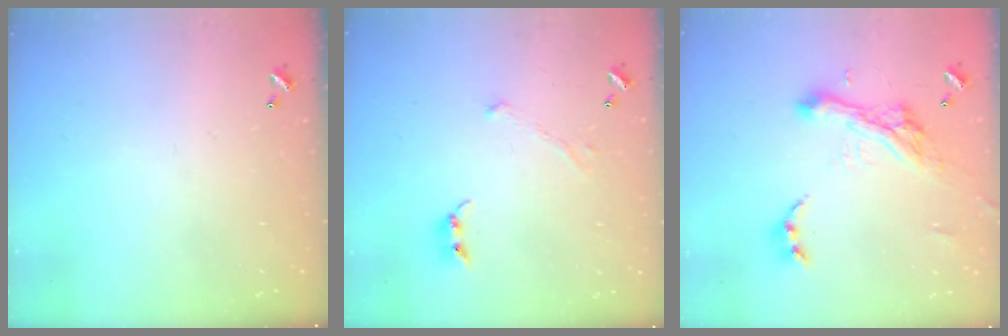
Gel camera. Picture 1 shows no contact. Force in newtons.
{"total": 0.9, "press": 0.4, "slide": 0.8}
{"total": 7.5, "press": 7.3, "slide": 1.7}